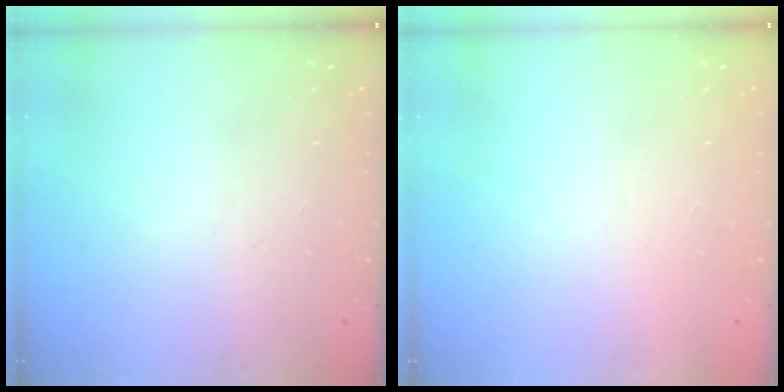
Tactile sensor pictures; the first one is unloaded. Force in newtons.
{"total": 1.6, "press": 1.5, "slide": 0.1}